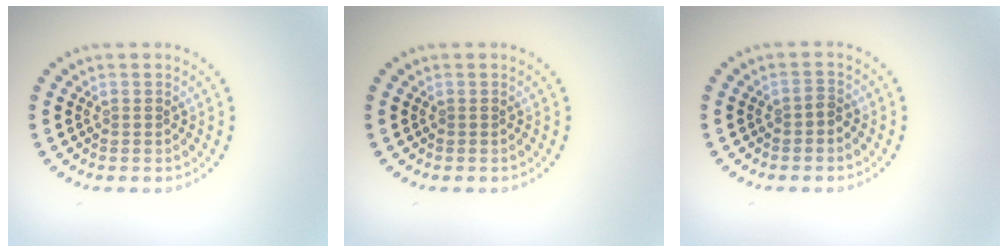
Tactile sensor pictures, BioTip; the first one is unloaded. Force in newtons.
{"total": 0.0}
{"total": 0.9, "press": 0.7, "slide": 0.5}